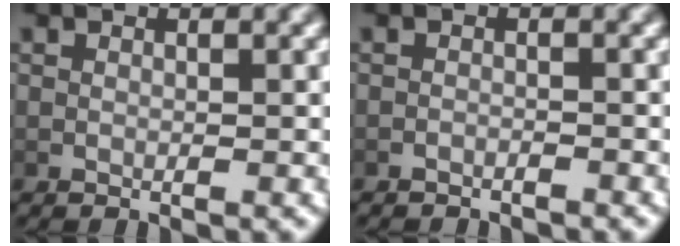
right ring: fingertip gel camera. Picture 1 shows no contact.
{"total": 1.8, "force": [-1.8, 0.1, 0.0], "torque": [-0.002, -0.005, -0.027]}